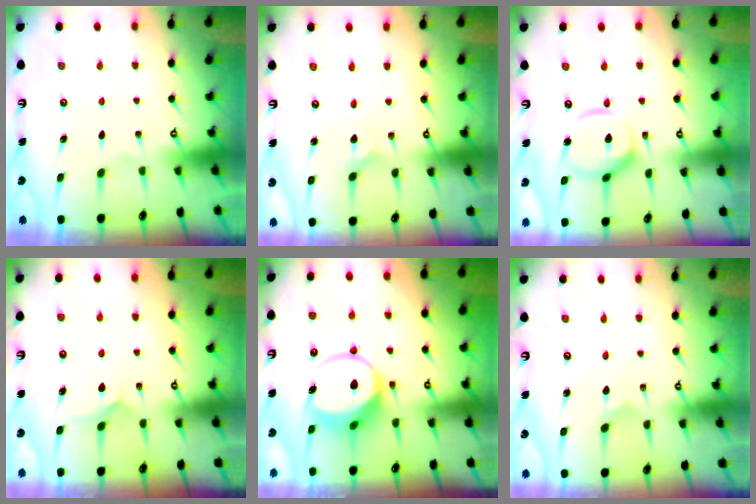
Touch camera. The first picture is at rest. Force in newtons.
{"total": 1.4, "press": 1.4, "slide": 0.0}
{"total": 11.3, "press": 11.3, "slide": 1.0}
{"total": 5.1, "press": 5.1, "slide": 0.4}
{"total": 9.6, "press": 9.6, "slide": 0.9}
{"total": 0.0}